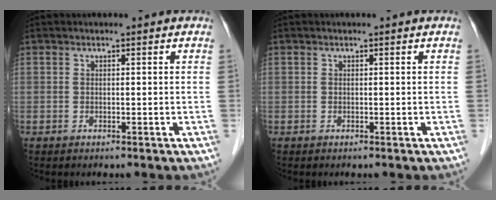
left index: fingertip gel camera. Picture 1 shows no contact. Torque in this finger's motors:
{"motor_torque": [0.00, 0.00, 0.00, 0.00]}